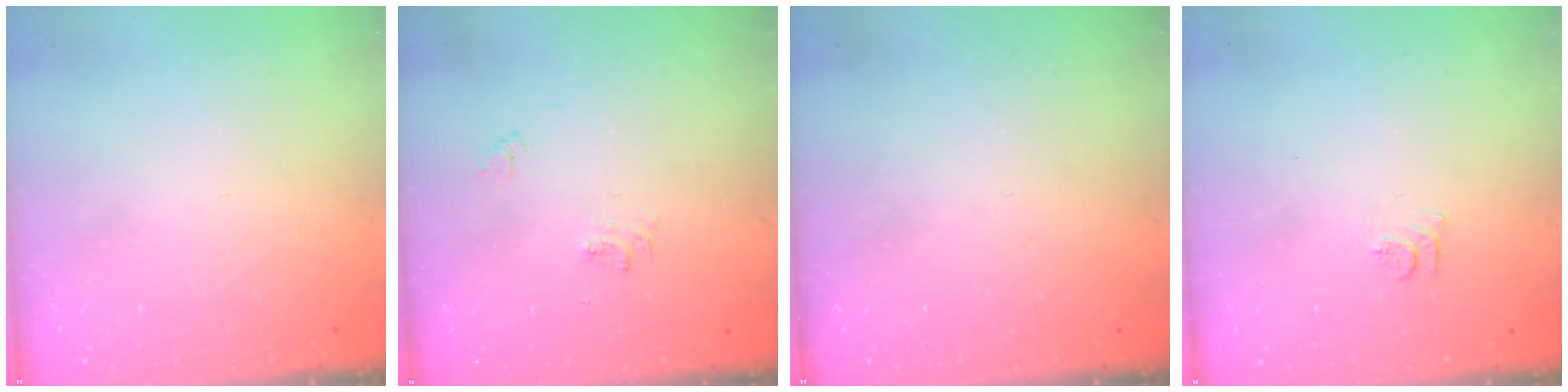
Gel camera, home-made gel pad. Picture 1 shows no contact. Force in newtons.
{"total": 3.9, "press": 3.9, "slide": 0.6}
{"total": 0.0}
{"total": 5.8, "press": 5.7, "slide": 0.4}